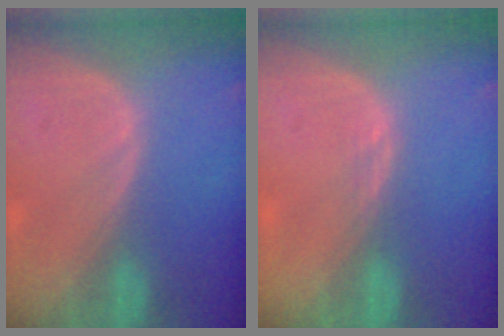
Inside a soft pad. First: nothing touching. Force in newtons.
{"total": 1.0, "press": 0.8, "slide": 0.7}